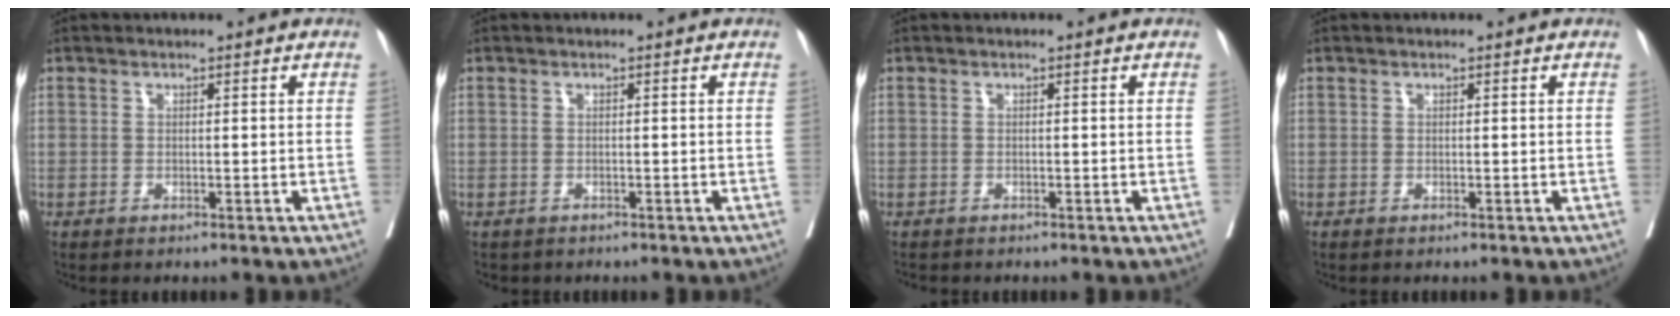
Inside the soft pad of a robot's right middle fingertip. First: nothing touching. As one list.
[{"total": 1.3, "force": [-1.0, 0.7, 0.3], "torque": [-0.015, -0.001, -0.011]}, {"total": 1.1, "force": [-1.0, 0.2, 0.3], "torque": [-0.010, -0.002, -0.013]}, {"total": 0.0}]